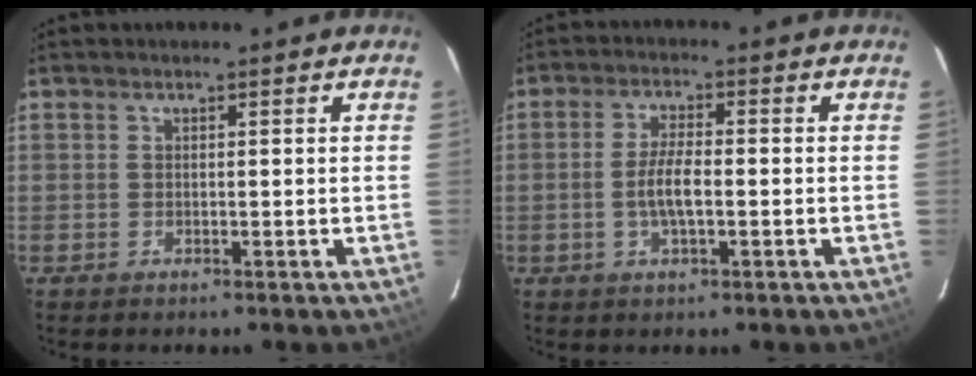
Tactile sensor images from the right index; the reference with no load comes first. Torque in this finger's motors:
{"motor_torque": [0.17, -0.10, 0.33, 0.09]}